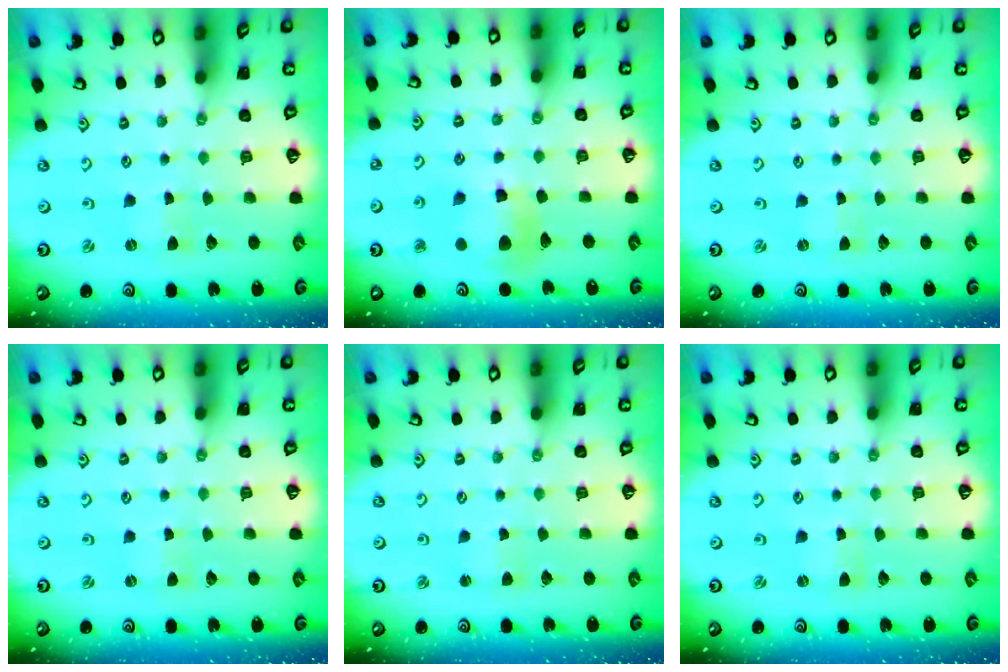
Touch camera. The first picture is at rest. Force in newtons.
{"total": 10.2, "press": 10.2, "slide": 1.3}
{"total": 0.0}
{"total": 0.8, "press": 0.7, "slide": 0.2}
{"total": 2.5, "press": 2.4, "slide": 0.4}
{"total": 0.0}